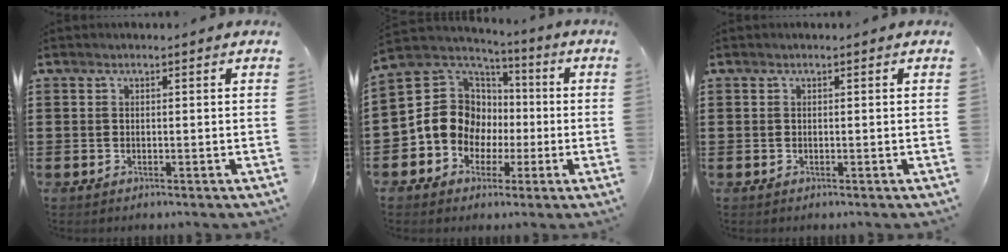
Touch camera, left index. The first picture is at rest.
{"total": 11.6, "force": [-0.9, 10.6, 4.6], "torque": [-0.130, -0.001, -0.016]}
{"total": 0.0}